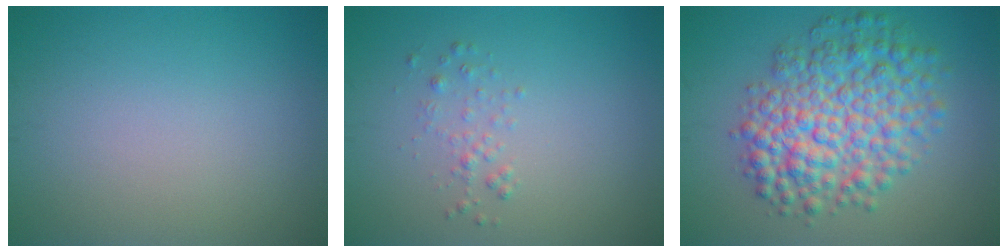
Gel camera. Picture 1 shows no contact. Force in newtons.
{"total": 1.0, "press": 1.0, "slide": 0.1}
{"total": 8.0, "press": 8.0, "slide": 0.1}